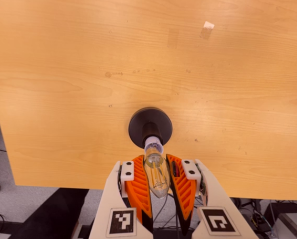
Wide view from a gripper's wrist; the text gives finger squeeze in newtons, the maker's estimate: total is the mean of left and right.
{"total": 23.5, "left": 25.8, "right": 21.1}